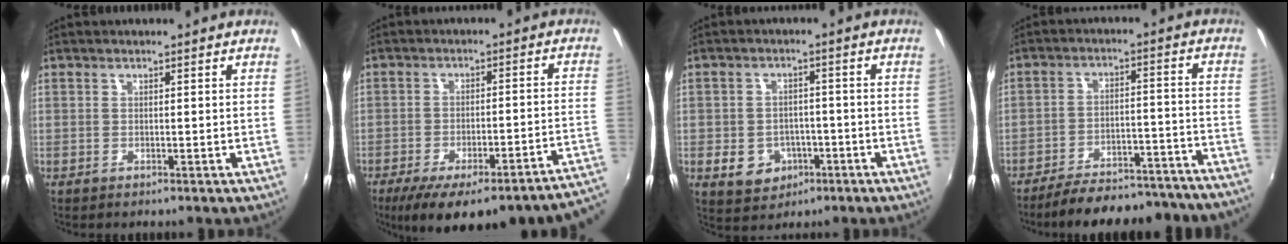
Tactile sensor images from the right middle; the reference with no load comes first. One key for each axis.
{"total": 16.8, "fx": -12.0, "fy": 1.8, "fz": 11.7, "tx": -0.150, "ty": -0.033, "tz": -0.157}
{"total": 7.8, "fx": -3.1, "fy": 6.4, "fz": 3.3, "tx": -0.089, "ty": 0.006, "tz": -0.034}
{"total": 24.3, "fx": -22.5, "fy": 3.4, "fz": 8.6, "tx": -0.139, "ty": -0.011, "tz": -0.288}